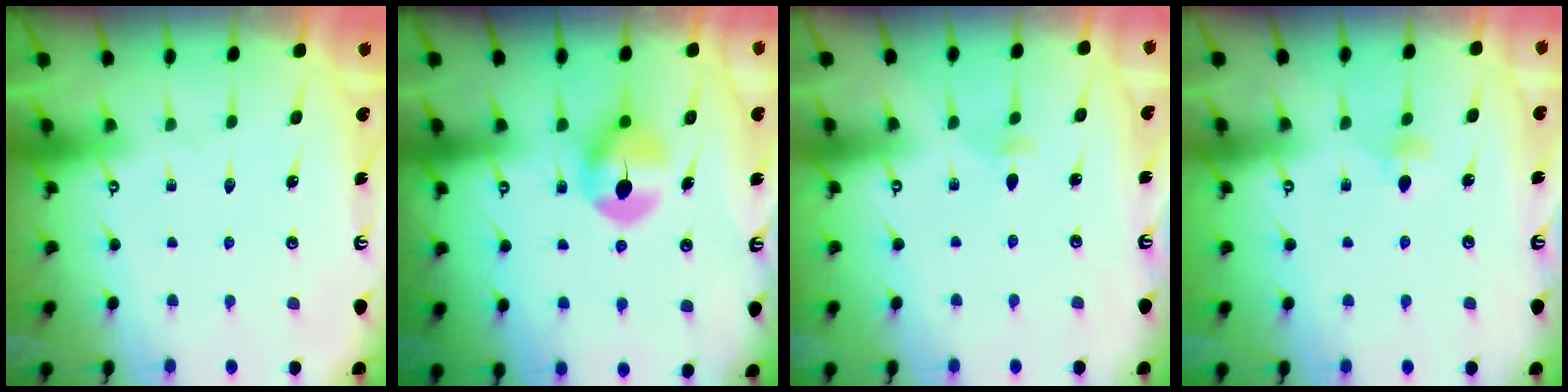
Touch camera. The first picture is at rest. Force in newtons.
{"total": 8.4, "press": 8.3, "slide": 1.2}
{"total": 2.6, "press": 2.5, "slide": 0.7}
{"total": 3.6, "press": 3.5, "slide": 0.9}